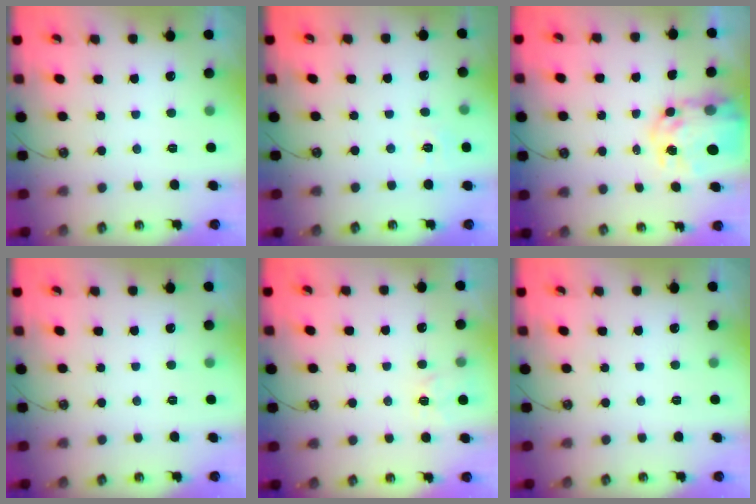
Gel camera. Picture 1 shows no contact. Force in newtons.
{"total": 4.5, "press": 4.5, "slide": 0.6}
{"total": 10.6, "press": 10.5, "slide": 0.8}
{"total": 0.0}
{"total": 4.7, "press": 4.6, "slide": 0.6}
{"total": 0.0}